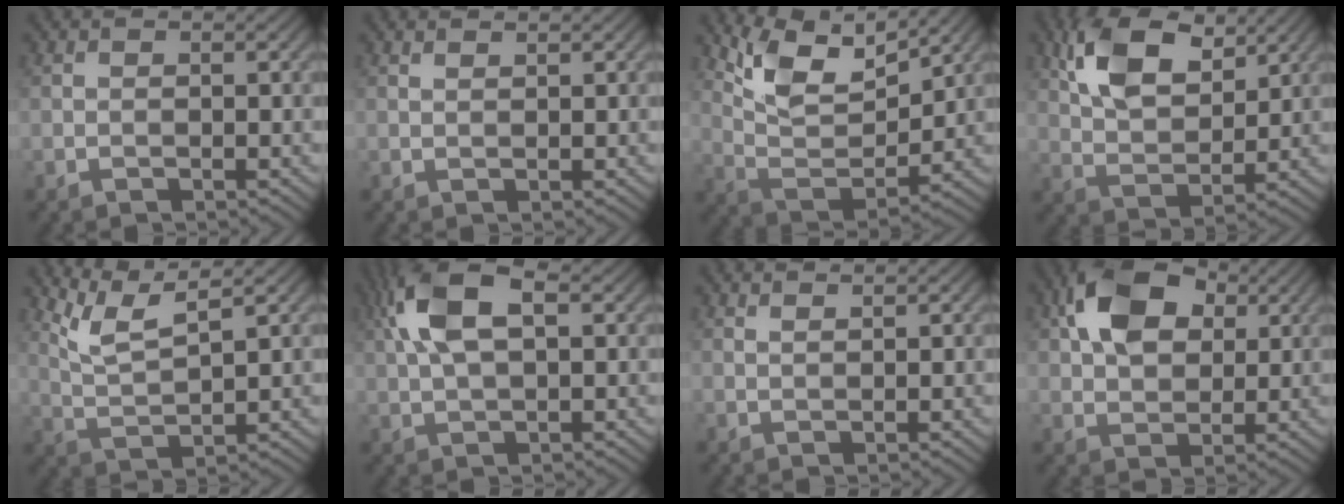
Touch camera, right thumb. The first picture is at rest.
{"total": 0.8, "force": [0.8, 0.1, 0.3], "torque": [-0.007, 0.000, 0.015]}
{"total": 9.8, "force": [6.5, 3.8, 6.2], "torque": [-0.136, -0.004, 0.132]}
{"total": 9.7, "force": [5.0, 5.0, 6.7], "torque": [-0.145, 0.005, 0.098]}
{"total": 5.8, "force": [4.3, 1.0, 3.9], "torque": [-0.096, 0.001, 0.095]}
{"total": 9.3, "force": [2.8, 4.3, 7.7], "torque": [-0.174, 0.021, 0.044]}
{"total": 1.1, "force": [1.0, 0.1, 0.4], "torque": [-0.009, -0.002, 0.021]}
{"total": 10.0, "force": [3.7, 6.4, 6.8], "torque": [-0.145, 0.015, 0.060]}